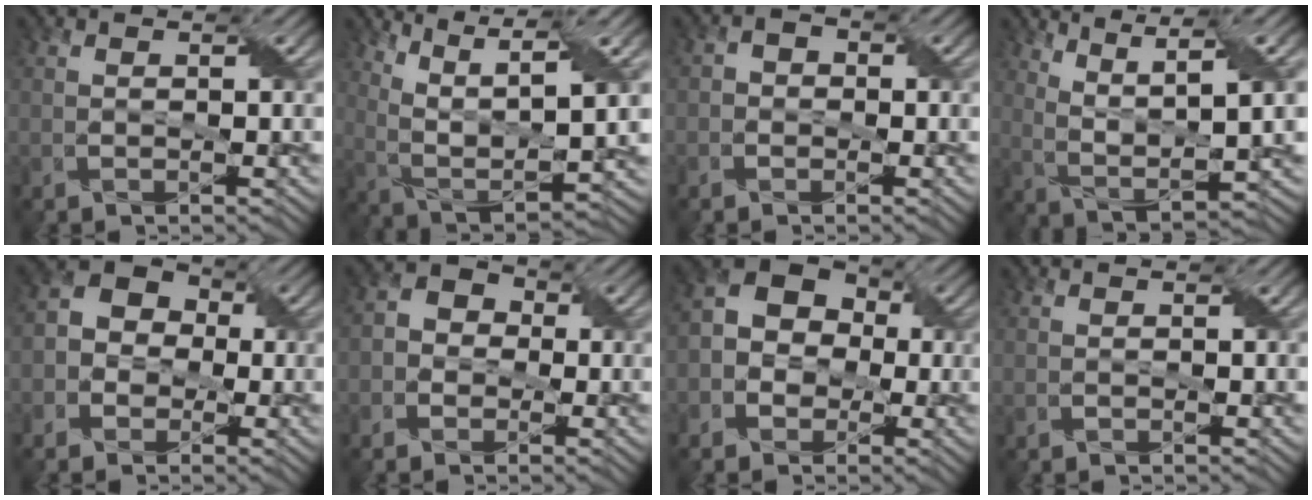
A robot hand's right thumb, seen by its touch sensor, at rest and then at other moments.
{"total": 11.1, "force": [5.9, 3.1, 9.0], "torque": [-0.201, 0.004, 0.115]}
{"total": 1.8, "force": [-0.4, 1.6, 0.6], "torque": [-0.007, 0.005, -0.011]}
{"total": 10.0, "force": [5.5, 2.2, 8.1], "torque": [-0.171, 0.012, 0.104]}
{"total": 6.0, "force": [-1.1, 5.1, 2.8], "torque": [-0.055, 0.007, -0.036]}
{"total": 3.8, "force": [-1.0, 3.4, 1.4], "torque": [-0.028, 0.009, -0.026]}
{"total": 8.2, "force": [-1.1, 6.8, 4.4], "torque": [-0.083, 0.003, -0.037]}
{"total": 0.0}